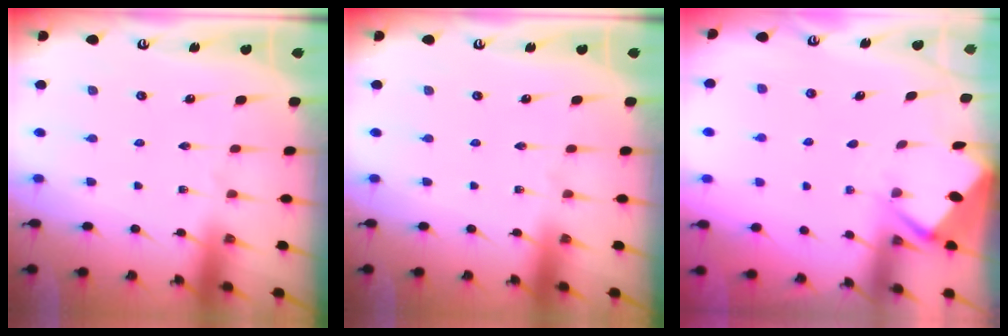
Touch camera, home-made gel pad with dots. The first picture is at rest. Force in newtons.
{"total": 0.0}
{"total": 2.9, "press": 2.8, "slide": 0.4}